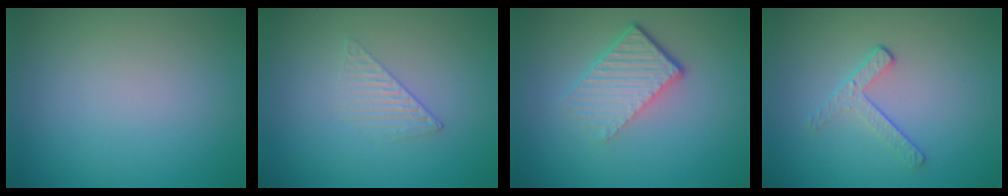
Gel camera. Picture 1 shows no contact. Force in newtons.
{"total": 1.3, "press": 0.4, "slide": 1.2}
{"total": 4.6, "press": 2.9, "slide": 3.6}
{"total": 1.8, "press": 1.1, "slide": 1.4}